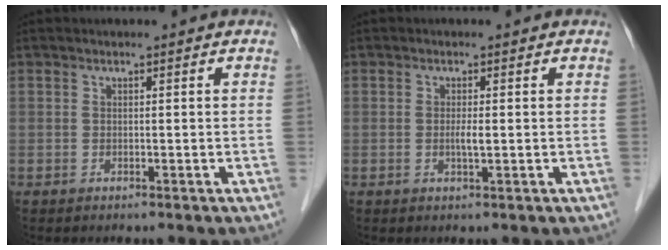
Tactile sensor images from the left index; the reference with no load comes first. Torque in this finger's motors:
{"motor_torque": [0.43, 0.29, 0.00, 0.02]}